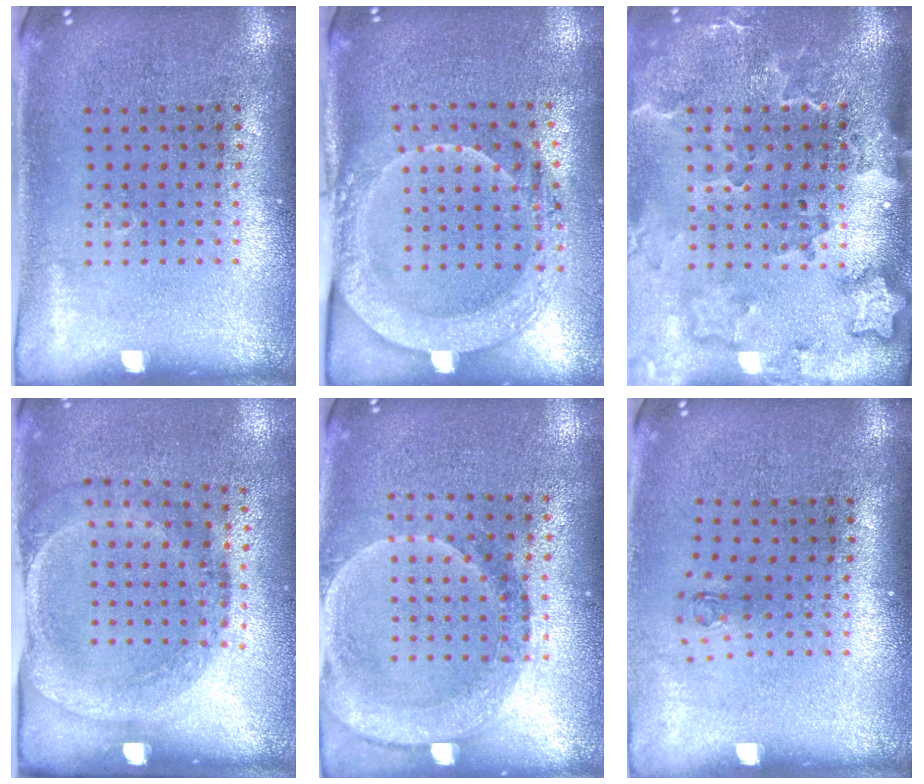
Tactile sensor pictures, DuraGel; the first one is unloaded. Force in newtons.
{"total": 2.1, "press": 2.1, "slide": 0.4}
{"total": 3.0, "press": 2.3, "slide": 1.9}
{"total": 1.8, "press": 1.1, "slide": 1.4}
{"total": 1.6, "press": 1.5, "slide": 0.6}
{"total": 0.7, "press": 0.3, "slide": 0.6}